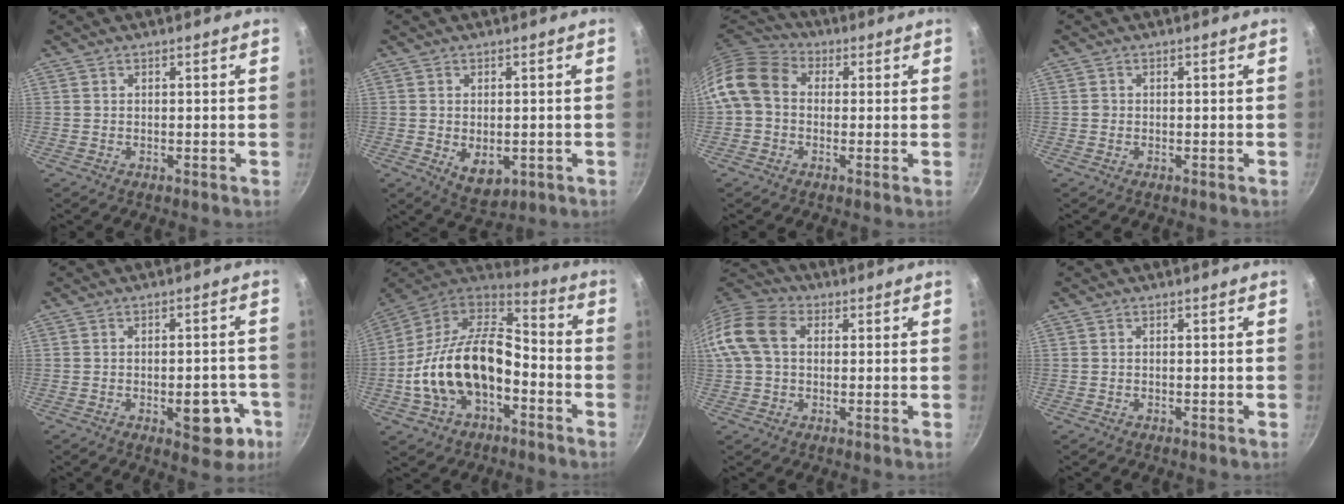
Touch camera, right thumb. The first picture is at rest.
{"total": 6.1, "force": [-1.1, 3.9, 4.6], "torque": [-0.063, -0.011, -0.004]}
{"total": 10.9, "force": [0.4, 8.6, 6.7], "torque": [-0.109, 0.028, -0.016]}
{"total": 0.6, "force": [-0.1, 0.6, 0.1], "torque": [0.001, 0.002, -0.004]}
{"total": 9.3, "force": [-3.5, 4.7, 7.2], "torque": [-0.054, 0.021, -0.038]}
{"total": 21.5, "force": [-4.9, 13.0, 16.4], "torque": [-0.288, 0.055, -0.095]}
{"total": 11.4, "force": [1.7, 8.2, 7.8], "torque": [-0.144, 0.024, 0.016]}
{"total": 0.0}